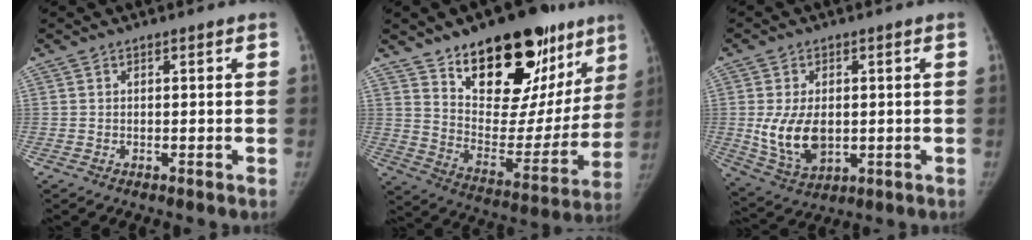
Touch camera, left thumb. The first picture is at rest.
{"total": 29.5, "force": [18.0, 14.6, 18.3], "torque": [-0.224, -0.063, 0.279]}
{"total": 11.7, "force": [-0.3, 7.6, 8.9], "torque": [-0.152, -0.008, 0.013]}